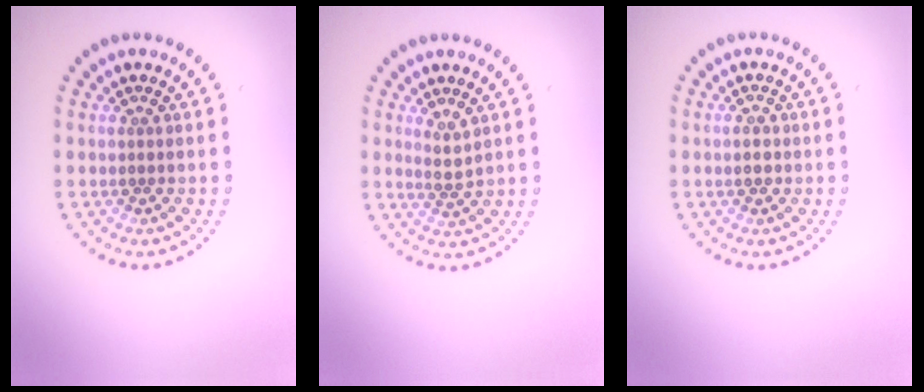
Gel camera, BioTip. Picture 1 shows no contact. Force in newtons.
{"total": 1.9, "press": 1.5, "slide": 1.2}
{"total": 1.0, "press": 1.0, "slide": 0.1}